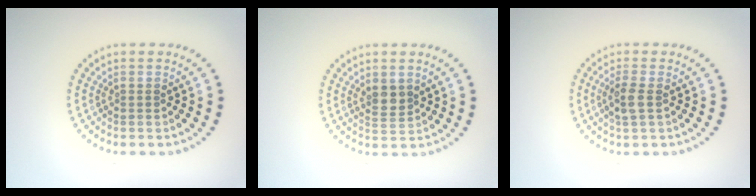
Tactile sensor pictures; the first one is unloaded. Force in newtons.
{"total": 1.9, "press": 1.7, "slide": 0.8}
{"total": 2.0, "press": 1.9, "slide": 0.6}